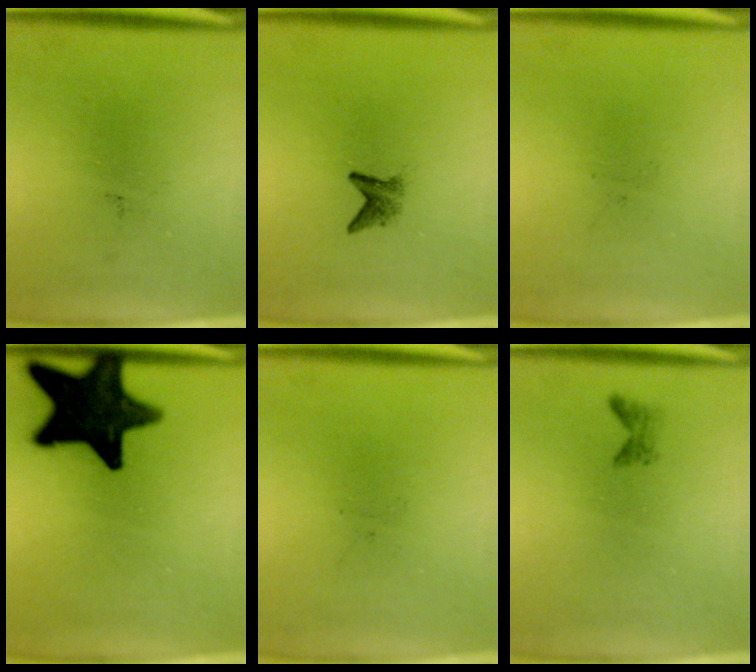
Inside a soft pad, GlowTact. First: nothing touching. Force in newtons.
{"total": 2.0}
{"total": 0.0}
{"total": 15.8}
{"total": 0.0}
{"total": 0.9}